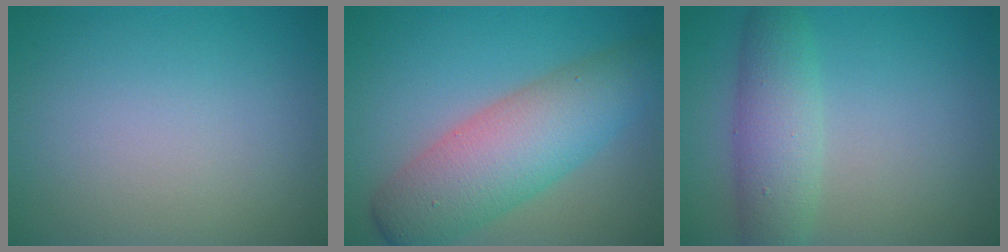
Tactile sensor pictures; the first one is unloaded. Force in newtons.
{"total": 7.8, "press": 7.8, "slide": 0.2}
{"total": 4.5, "press": 4.5, "slide": 0.1}